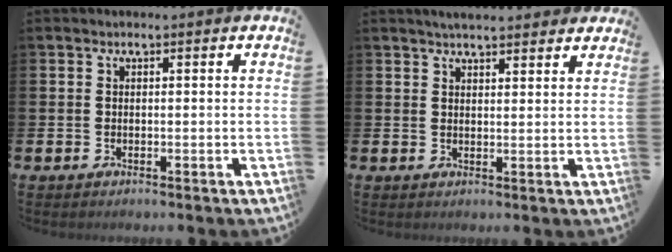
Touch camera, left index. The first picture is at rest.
{"total": 3.3, "force": [3.2, 0.5, 0.8], "torque": [-0.020, -0.009, 0.058]}